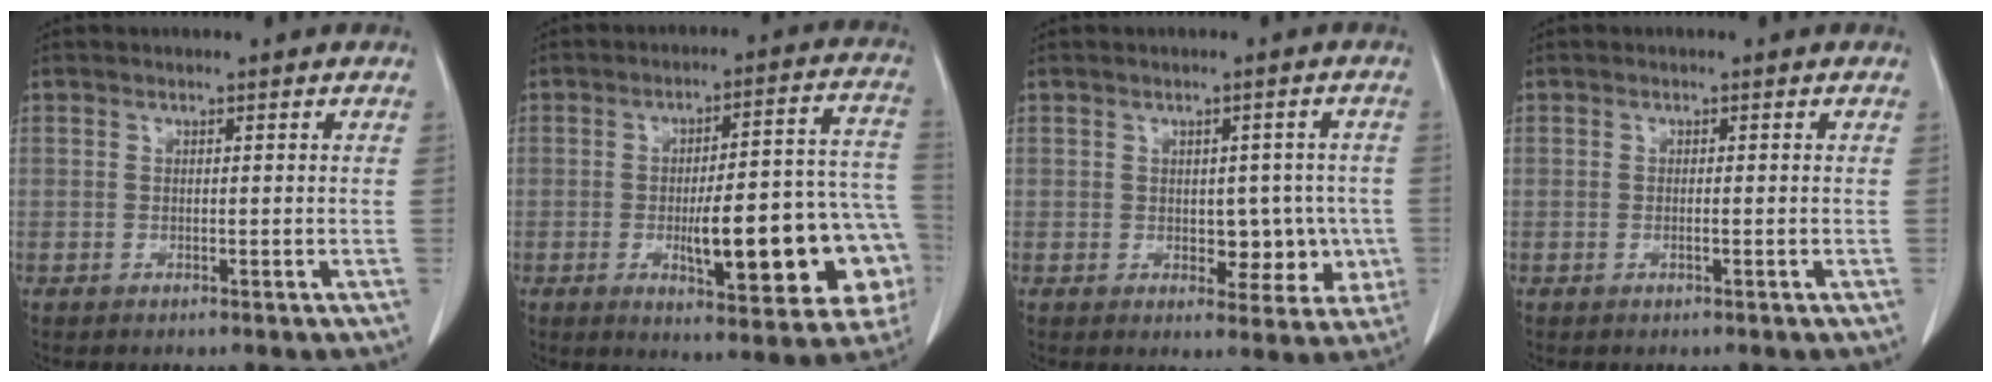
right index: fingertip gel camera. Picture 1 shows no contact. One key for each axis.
{"total": 22.0, "fx": -5.3, "fy": 5.3, "fz": 20.7, "tx": -0.200, "ty": 0.030, "tz": -0.054}
{"total": 7.6, "fx": -0.8, "fy": 4.5, "fz": 6.1, "tx": -0.062, "ty": 0.019, "tz": 0.001}
{"total": 0.9, "fx": -0.3, "fy": 0.2, "fz": 0.8, "tx": -0.019, "ty": 0.000, "tz": -0.004}